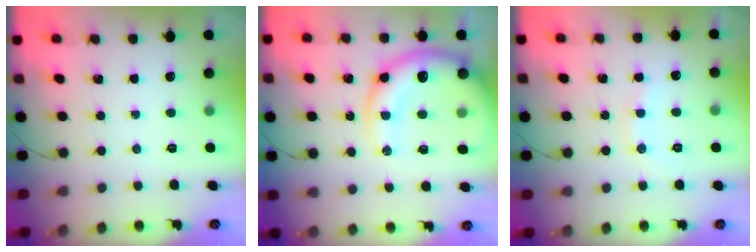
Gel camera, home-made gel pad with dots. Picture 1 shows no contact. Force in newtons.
{"total": 16.3, "press": 15.9, "slide": 3.7}
{"total": 8.4, "press": 8.3, "slide": 1.6}